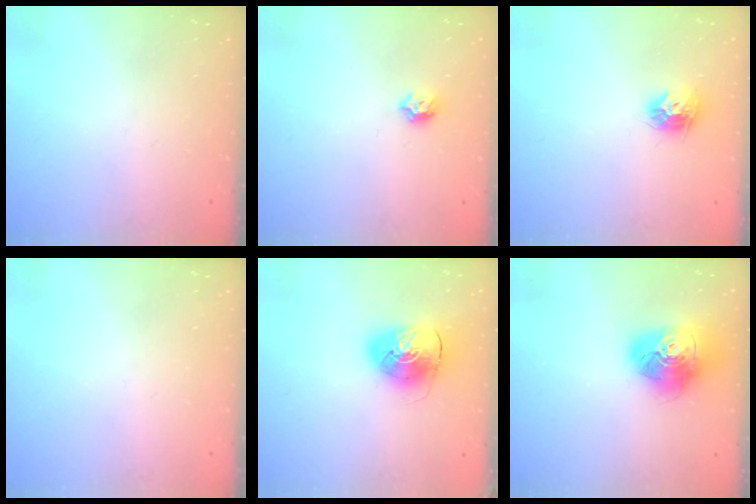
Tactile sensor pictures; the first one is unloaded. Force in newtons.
{"total": 5.6, "press": 5.5, "slide": 0.9}
{"total": 9.4, "press": 9.4, "slide": 0.6}
{"total": 0.0}
{"total": 10.4, "press": 10.3, "slide": 1.8}
{"total": 17.1, "press": 17.0, "slide": 2.2}